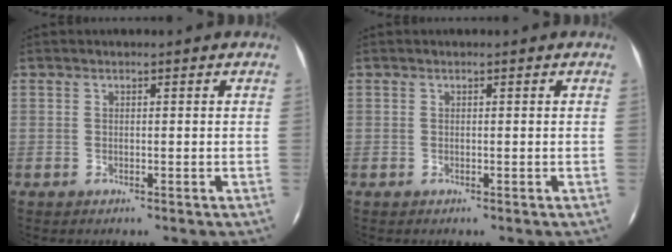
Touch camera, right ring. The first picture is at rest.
{"total": 0.0}